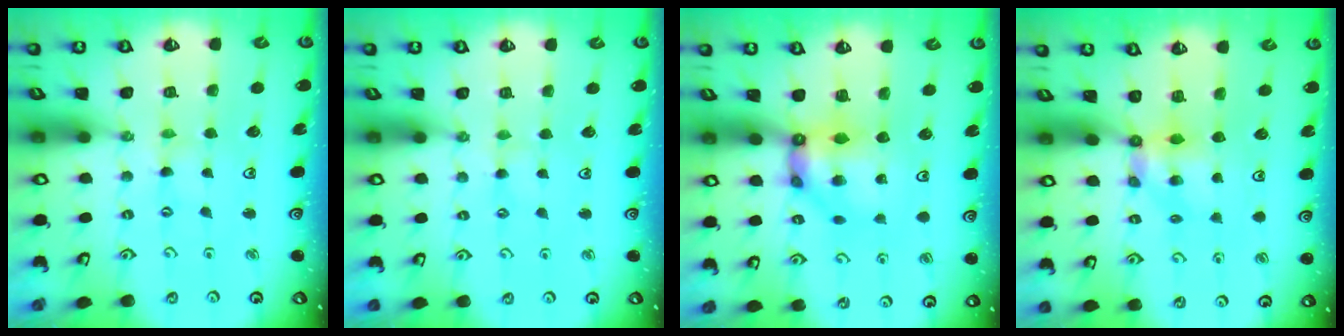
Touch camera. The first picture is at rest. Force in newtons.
{"total": 1.1, "press": 1.1, "slide": 0.4}
{"total": 8.1, "press": 8.0, "slide": 0.9}
{"total": 5.2, "press": 5.2, "slide": 0.3}